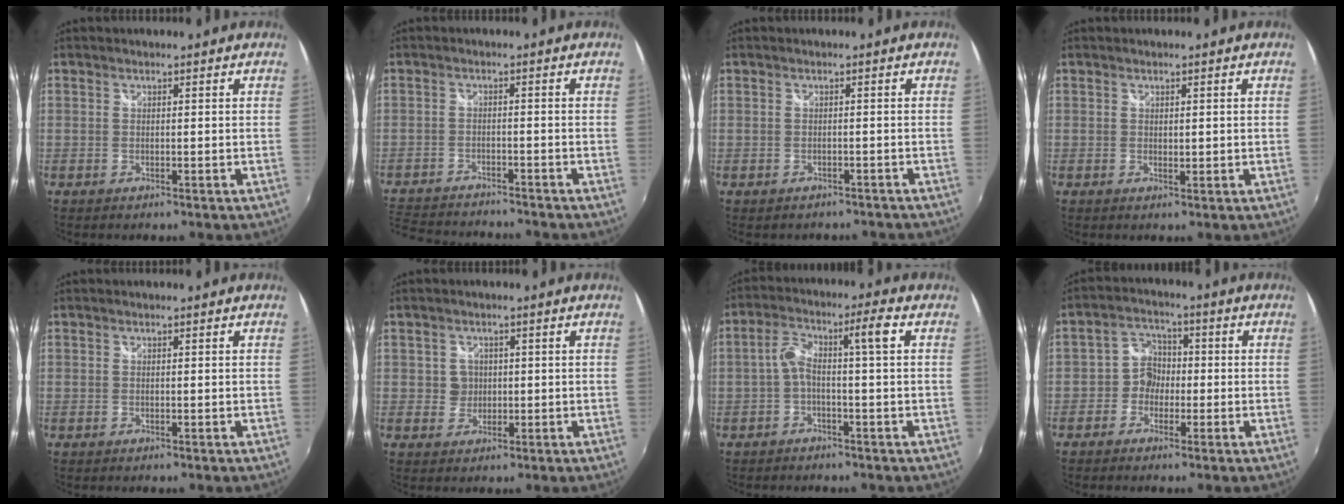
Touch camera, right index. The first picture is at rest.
{"total": 11.4, "force": [-10.4, 2.8, 3.7], "torque": [-0.104, -0.005, -0.171]}
{"total": 4.3, "force": [-3.7, 1.8, 1.3], "torque": [-0.024, -0.013, -0.042]}
{"total": 1.3, "force": [0.3, 0.7, 1.0], "torque": [-0.016, -0.002, 0.005]}
{"total": 0.0}
{"total": 2.9, "force": [0.2, 2.9, 0.4], "torque": [-0.001, 0.006, 0.002]}
{"total": 5.5, "force": [-0.8, 0.1, 5.4], "torque": [-0.109, 0.012, -0.013]}
{"total": 5.0, "force": [-1.7, 4.5, 1.3], "torque": [-0.018, 0.017, -0.039]}